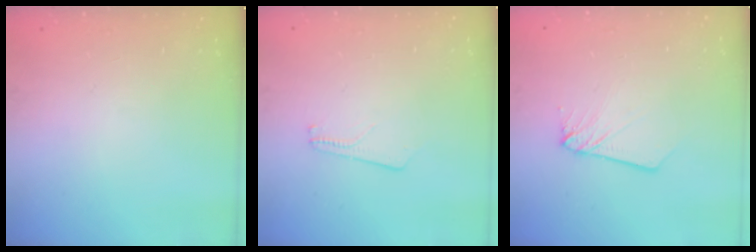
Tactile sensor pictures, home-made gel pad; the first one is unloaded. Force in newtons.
{"total": 2.6, "press": 2.6, "slide": 0.3}
{"total": 2.2, "press": 2.2, "slide": 0.2}